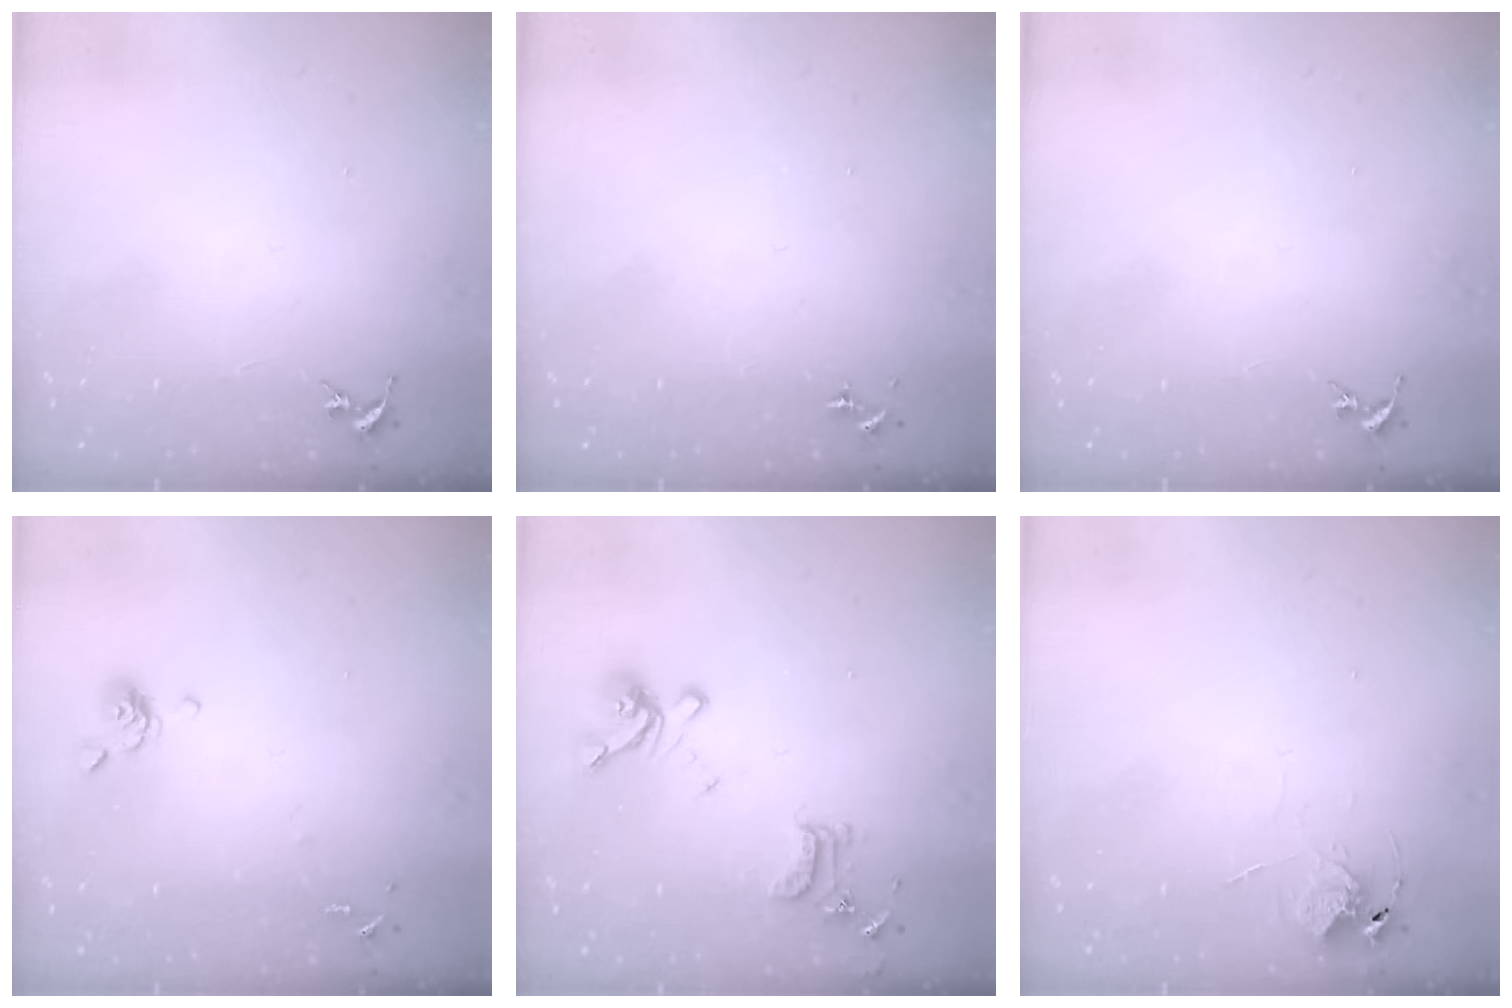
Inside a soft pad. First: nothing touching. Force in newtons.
{"total": 0.0}
{"total": 0.0}
{"total": 6.4, "press": 6.2, "slide": 1.5}
{"total": 15.5, "press": 15.4, "slide": 1.5}
{"total": 5.7, "press": 5.7, "slide": 0.3}